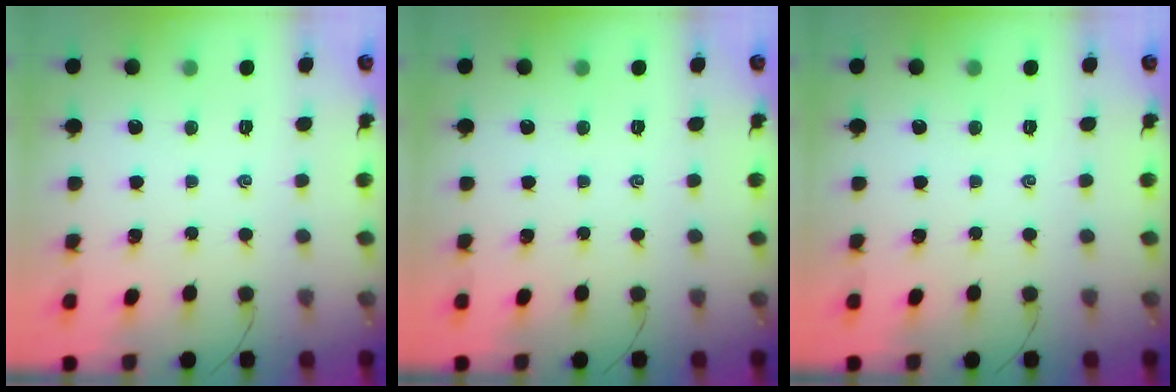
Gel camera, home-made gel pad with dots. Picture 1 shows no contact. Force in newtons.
{"total": 0.0}
{"total": 0.0}